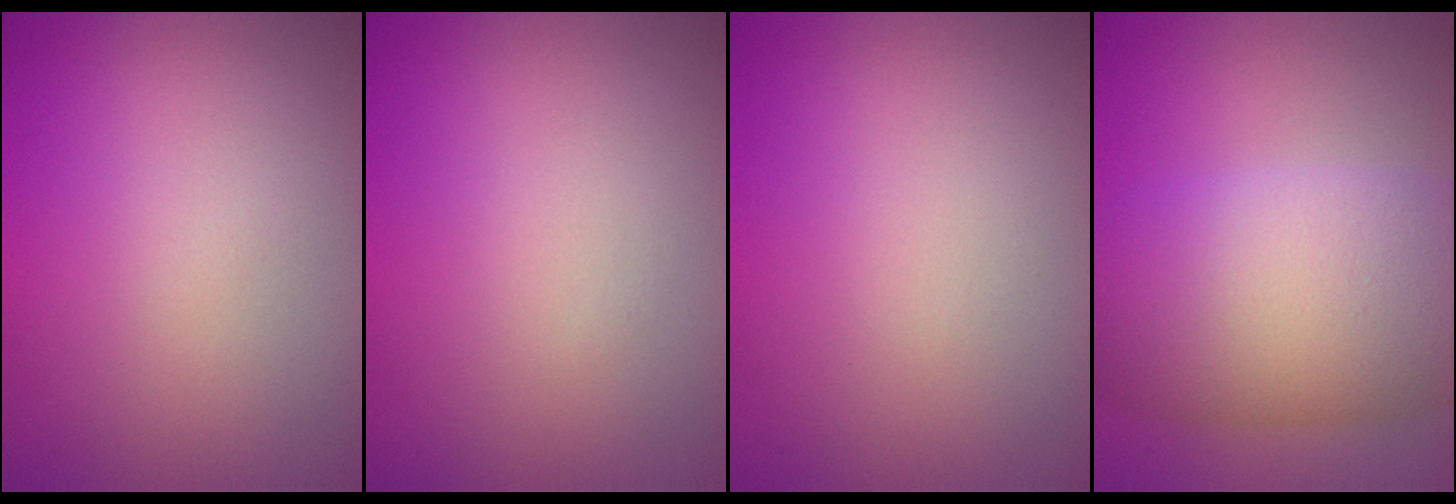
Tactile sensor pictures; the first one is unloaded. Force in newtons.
{"total": 0.0}
{"total": 0.0}
{"total": 11.3, "press": 11.3, "slide": 0.6}